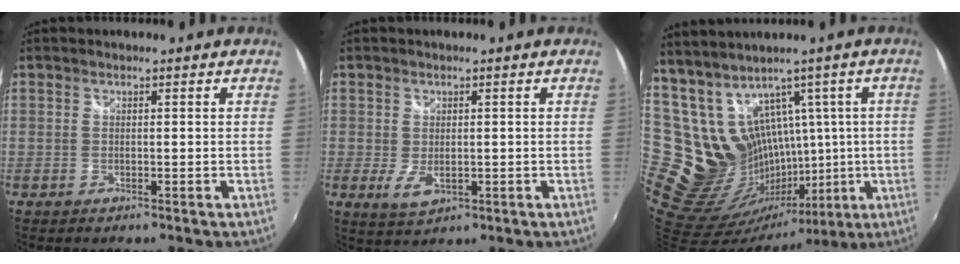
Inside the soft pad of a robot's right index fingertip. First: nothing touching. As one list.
[{"total": 3.8, "force": [-0.5, 2.5, 2.8], "torque": [-0.051, -0.011, -0.004]}, {"total": 19.0, "force": [8.5, 15.1, 8.0], "torque": [-0.173, 0.003, 0.201]}]